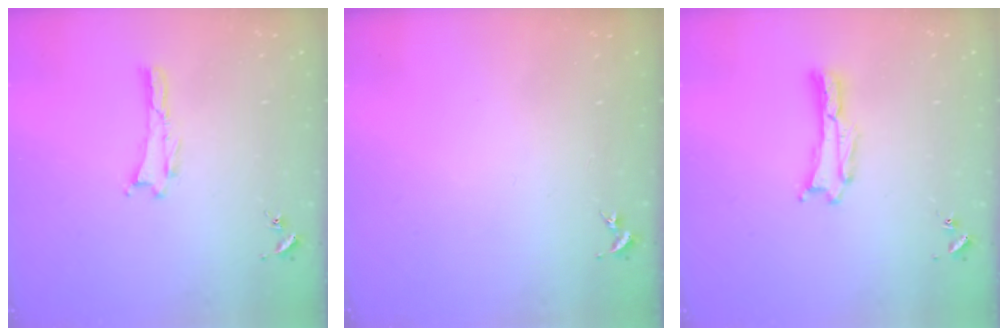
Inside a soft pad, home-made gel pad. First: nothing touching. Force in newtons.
{"total": 0.0}
{"total": 0.7, "press": 0.7, "slide": 0.1}